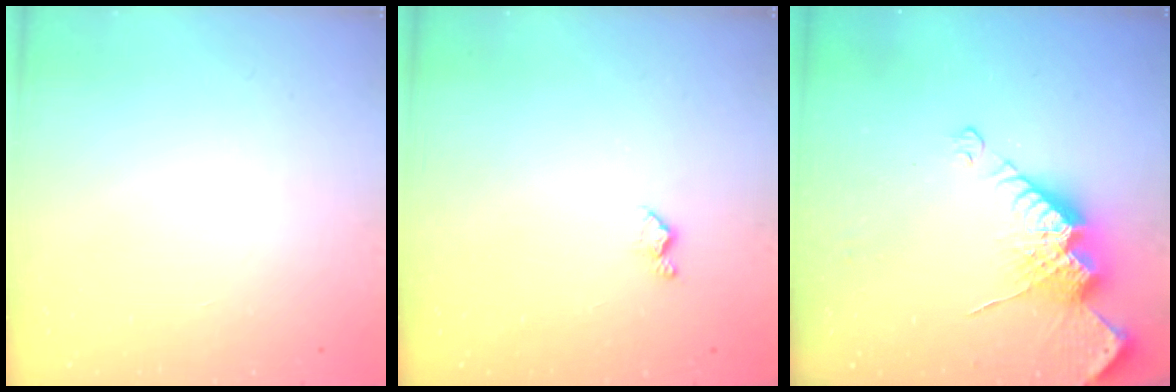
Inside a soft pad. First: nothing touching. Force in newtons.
{"total": 3.9, "press": 3.8, "slide": 0.7}
{"total": 15.4, "press": 15.3, "slide": 1.3}